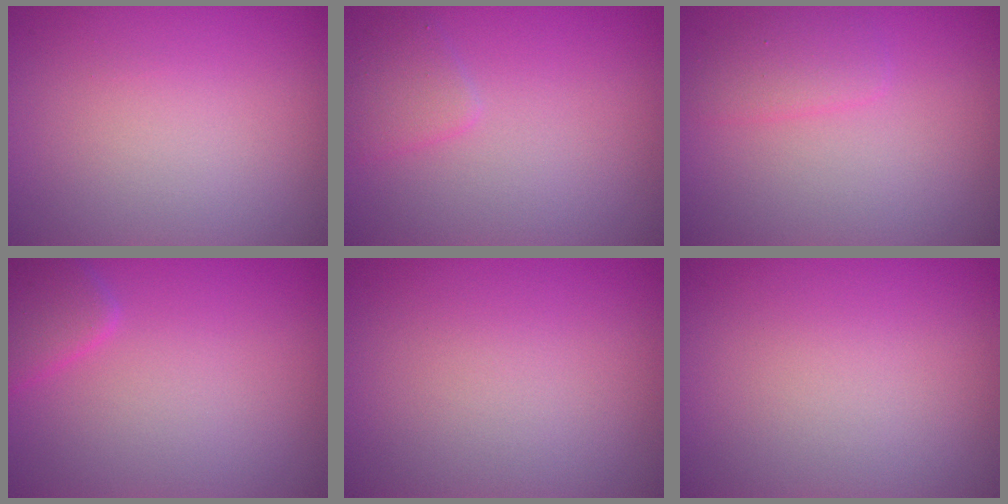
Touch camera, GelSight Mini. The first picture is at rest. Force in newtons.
{"total": 1.6, "press": 1.6, "slide": 0.1}
{"total": 1.5, "press": 1.5, "slide": 0.1}
{"total": 2.3, "press": 2.3, "slide": 0.2}
{"total": 0.0}
{"total": 0.0}